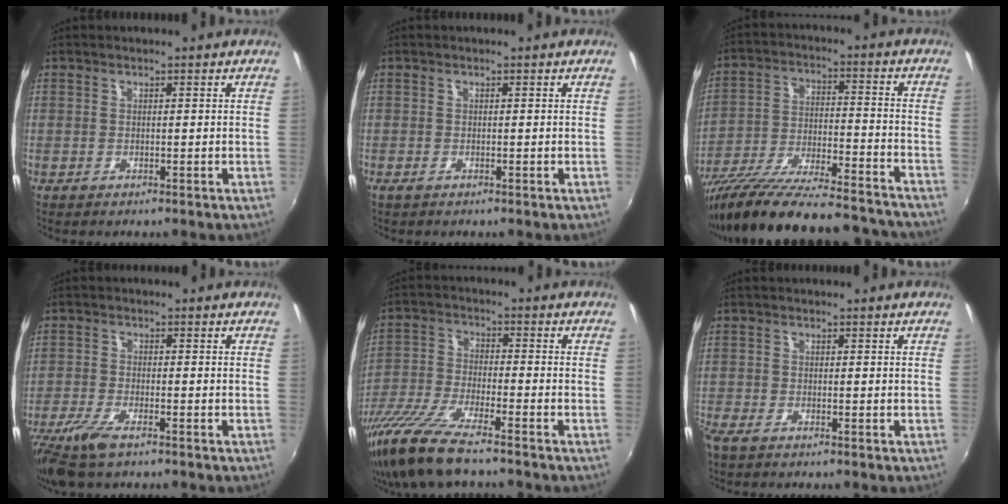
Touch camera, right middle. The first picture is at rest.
{"total": 0.8, "force": [-0.5, 0.4, 0.5], "torque": [-0.010, -0.003, -0.010]}
{"total": 27.2, "force": [-23.7, 5.1, 12.4], "torque": [-0.220, -0.046, -0.353]}
{"total": 8.1, "force": [-5.7, 2.3, 5.3], "torque": [-0.131, -0.026, -0.114]}
{"total": 15.0, "force": [-11.6, 2.1, 9.3], "torque": [-0.201, -0.042, -0.225]}
{"total": 2.6, "force": [-2.1, 0.9, 1.2], "torque": [-0.031, -0.011, -0.043]}